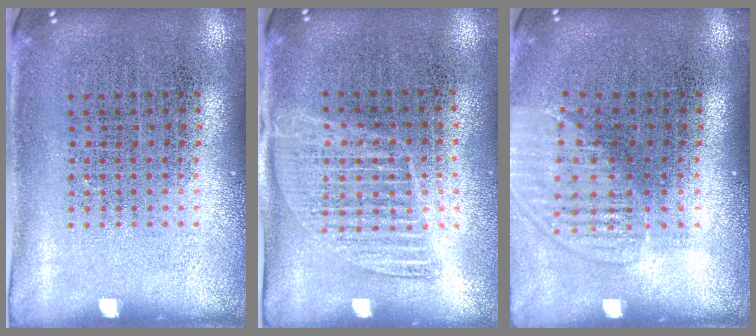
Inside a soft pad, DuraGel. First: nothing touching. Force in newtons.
{"total": 1.3, "press": 1.1, "slide": 0.6}
{"total": 1.4, "press": 1.3, "slide": 0.5}